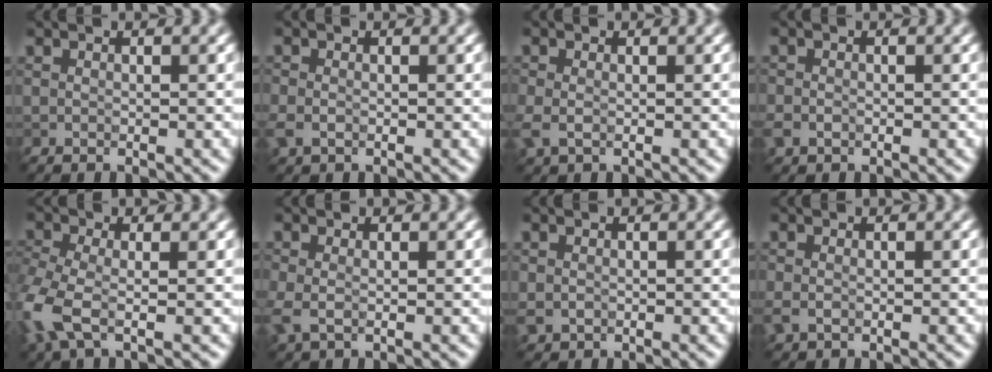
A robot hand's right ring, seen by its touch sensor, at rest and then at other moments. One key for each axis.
{"total": 1.6, "fx": -1.4, "fy": -0.5, "fz": -0.4, "tx": -0.025, "ty": -0.013, "tz": 0.010}
{"total": 1.3, "fx": -1.2, "fy": -0.5, "fz": -0.1, "tx": -0.028, "ty": -0.014, "tz": 0.013}
{"total": 1.8, "fx": -1.6, "fy": -0.5, "fz": -0.6, "tx": -0.021, "ty": -0.010, "tz": 0.008}
{"total": 4.7, "fx": -3.5, "fy": 1.2, "fz": 2.8, "tx": -0.120, "ty": -0.025, "tz": -0.038}
{"total": 1.3, "fx": -1.2, "fy": -0.3, "fz": 0.2, "tx": -0.033, "ty": -0.014, "tz": 0.011}
{"total": 1.4, "fx": -0.7, "fy": -0.6, "fz": -1.0, "tx": -0.012, "ty": -0.016, "tz": 0.027}
{"total": 1.4, "fx": -1.2, "fy": -0.7, "fz": -0.5, "tx": -0.020, "ty": -0.016, "tz": 0.015}